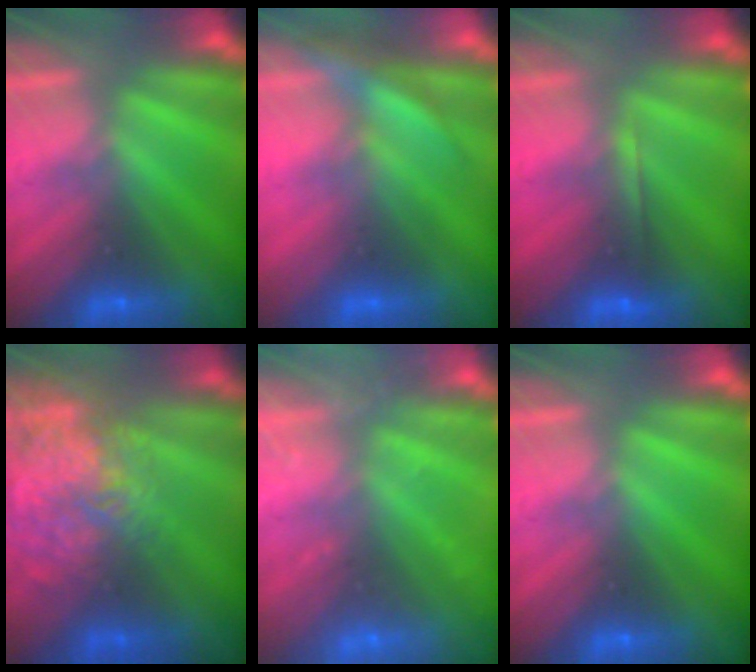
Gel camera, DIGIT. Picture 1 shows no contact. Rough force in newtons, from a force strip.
{"total": 3.2}
{"total": 1.8}
{"total": 10.5}
{"total": 2.4}
{"total": 0.0}